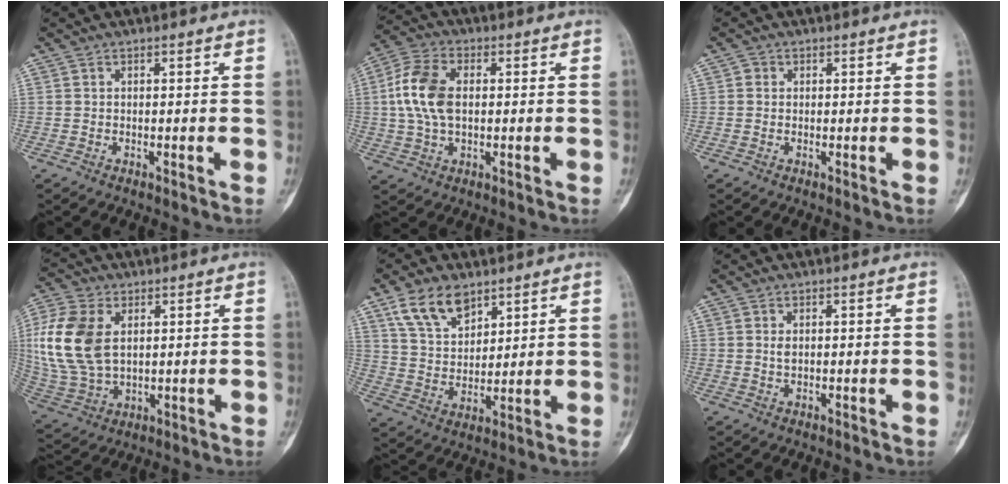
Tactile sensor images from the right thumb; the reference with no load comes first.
{"total": 10.6, "force": [0.9, 6.4, 8.3], "torque": [-0.179, 0.016, 0.015]}
{"total": 0.9, "force": [0.2, 0.9, 0.3], "torque": [0.001, 0.001, 0.000]}
{"total": 16.0, "force": [3.2, 10.3, 11.8], "torque": [-0.261, -0.006, 0.069]}
{"total": 10.2, "force": [6.5, 5.6, 5.4], "torque": [-0.084, -0.029, 0.132]}
{"total": 0.9, "force": [0.2, 0.4, 0.7], "torque": [-0.016, -0.002, 0.007]}